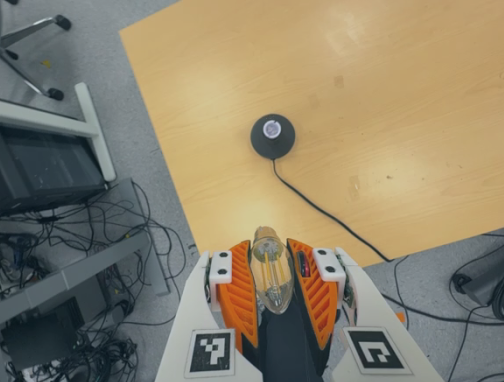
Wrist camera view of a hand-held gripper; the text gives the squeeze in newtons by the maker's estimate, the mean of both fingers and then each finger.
{"total": 20.2, "left": 21.6, "right": 18.7}